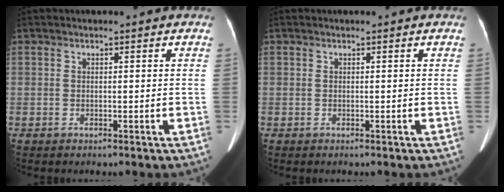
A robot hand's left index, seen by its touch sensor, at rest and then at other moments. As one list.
[{"total": 0.0}]